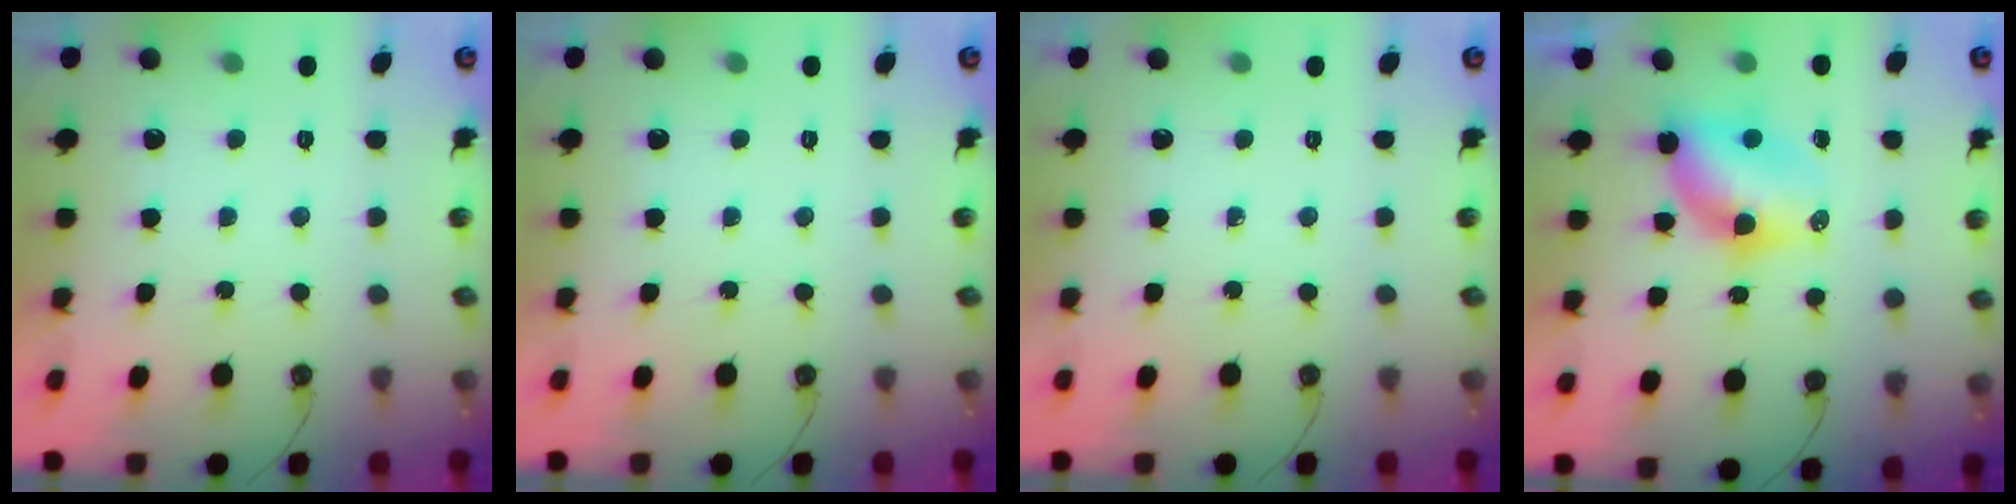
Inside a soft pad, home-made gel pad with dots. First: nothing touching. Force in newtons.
{"total": 0.0}
{"total": 0.0}
{"total": 6.6, "press": 6.6, "slide": 0.8}